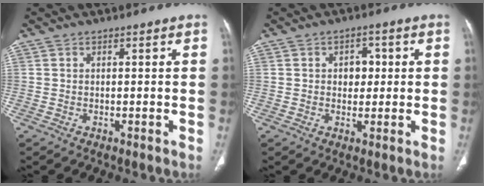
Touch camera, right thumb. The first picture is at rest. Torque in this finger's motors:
{"motor_torque": [-0.64, 0.27, 0.43, 0.25, -0.01]}